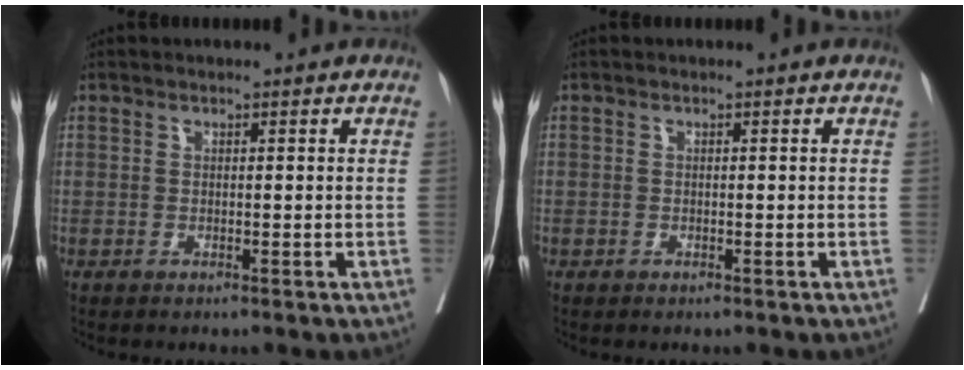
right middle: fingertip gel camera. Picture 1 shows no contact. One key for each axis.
{"total": 0.6, "fx": -0.3, "fy": 0.5, "fz": -0.1, "tx": -0.004, "ty": 0.005, "tz": -0.008}